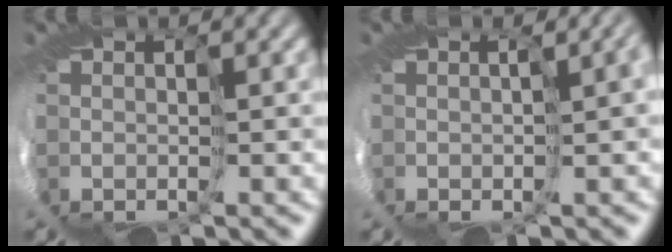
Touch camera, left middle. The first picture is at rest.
{"total": 3.2, "force": [-0.6, 1.0, 3.0], "torque": [-0.049, 0.001, 0.003]}